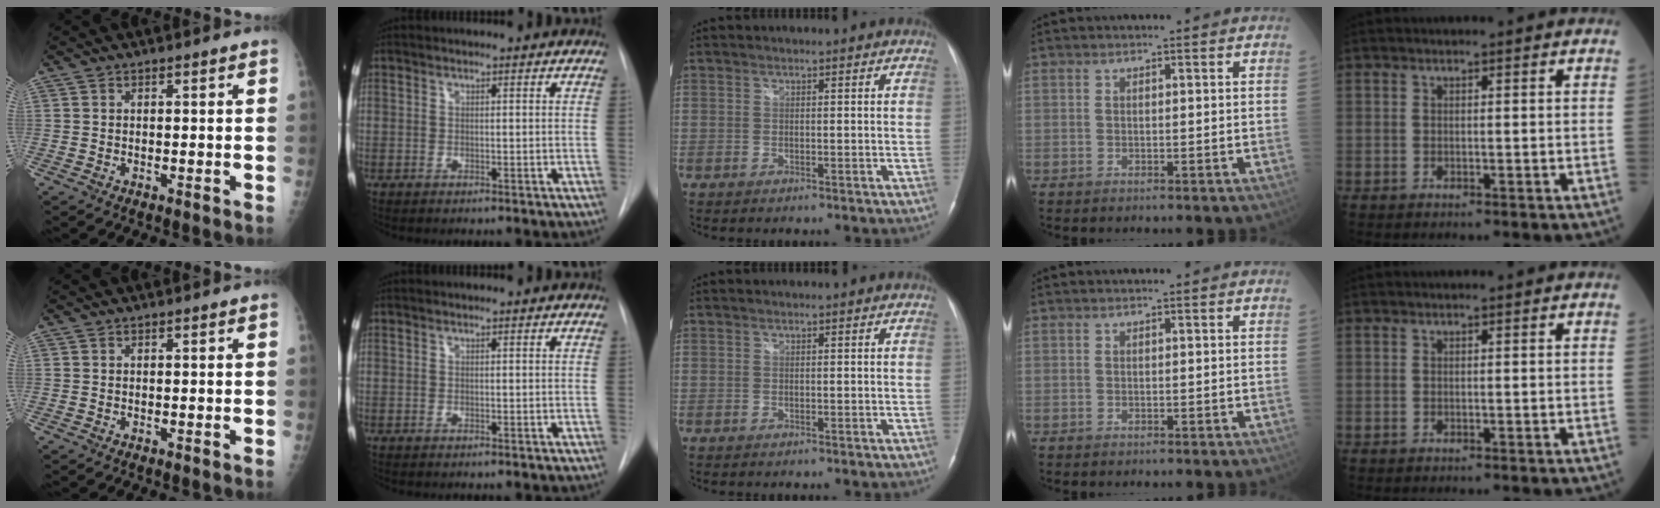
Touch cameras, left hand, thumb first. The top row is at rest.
{}